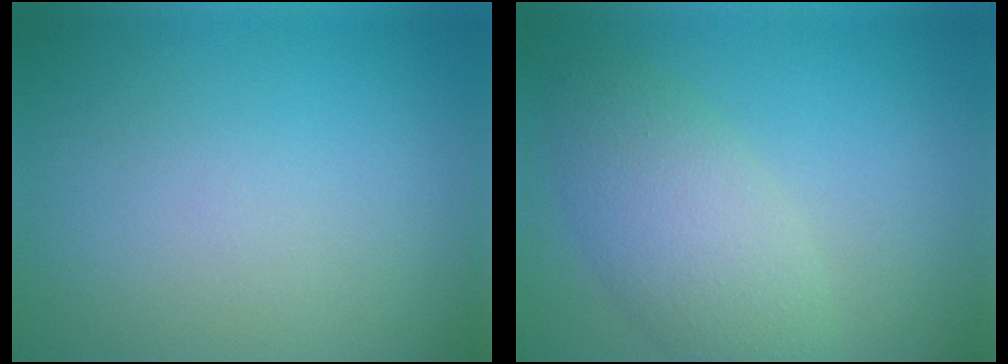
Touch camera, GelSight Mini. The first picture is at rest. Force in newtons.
{"total": 4.5, "press": 4.5, "slide": 0.2}